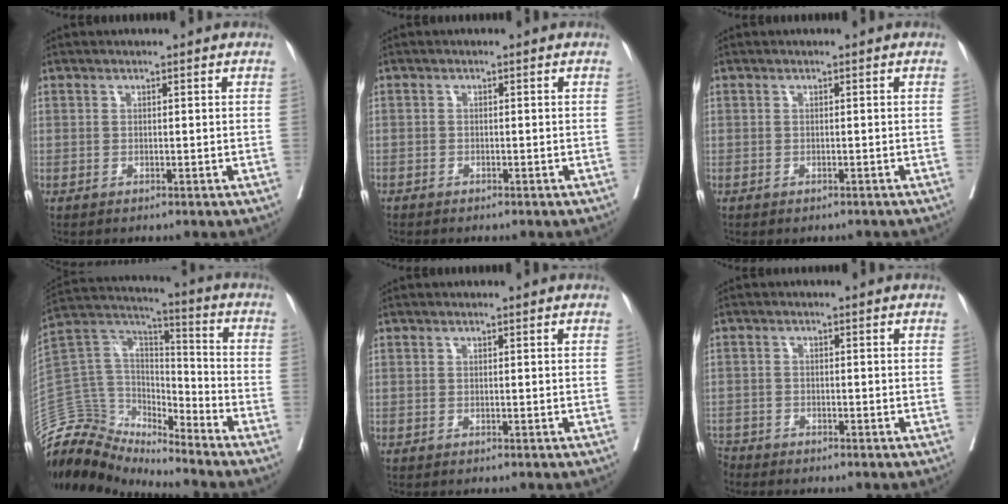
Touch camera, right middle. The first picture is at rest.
{"total": 1.1, "force": [-0.7, 0.7, -0.6], "torque": [-0.005, 0.007, -0.015]}
{"total": 1.1, "force": [-1.0, 0.4, 0.2], "torque": [-0.008, -0.001, -0.015]}
{"total": 14.2, "force": [-13.6, 4.0, 0.5], "torque": [-0.019, 0.082, -0.254]}
{"total": 1.4, "force": [-1.3, 0.2, 0.5], "torque": [-0.008, -0.001, -0.016]}
{"total": 3.4, "force": [-3.2, 0.9, -0.6], "torque": [0.007, -0.003, -0.063]}